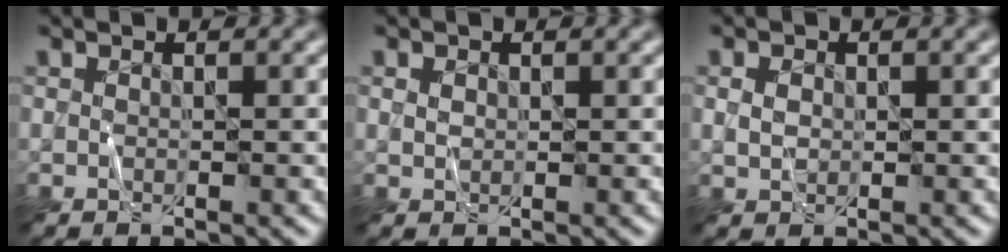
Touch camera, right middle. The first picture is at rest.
{"total": 0.8, "force": [0.3, 0.7, 0.4], "torque": [-0.010, 0.000, 0.006]}
{"total": 1.6, "force": [0.2, 1.2, 0.9], "torque": [-0.021, 0.002, 0.005]}